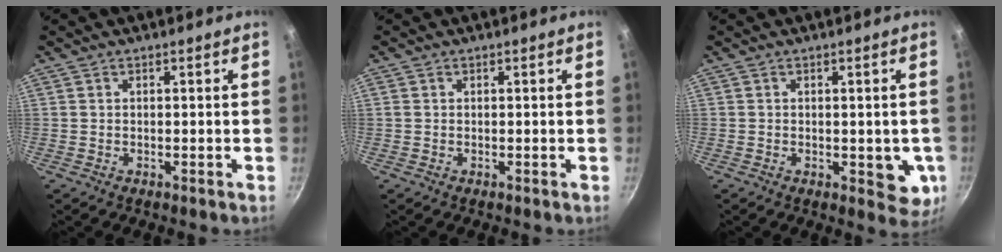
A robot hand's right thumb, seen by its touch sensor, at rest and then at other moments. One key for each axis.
{"total": 0.7, "fx": 0.2, "fy": 0.6, "fz": 0.3, "tx": -0.005, "ty": 0.003, "tz": 0.001}
{"total": 6.2, "fx": -0.9, "fy": 3.3, "fz": 5.2, "tx": -0.044, "ty": -0.014, "tz": -0.011}